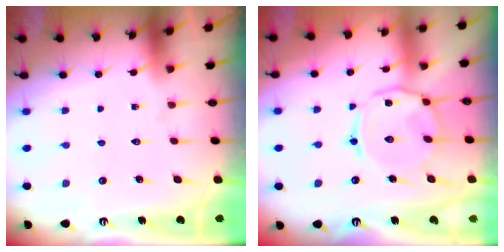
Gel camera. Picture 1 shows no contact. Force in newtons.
{"total": 8.2, "press": 8.2, "slide": 0.7}